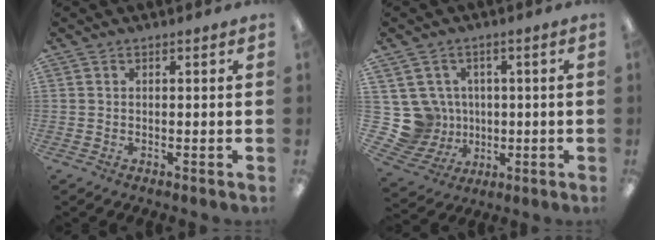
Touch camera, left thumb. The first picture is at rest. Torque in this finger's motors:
{"motor_torque": [-0.28, 0.30, 0.08, -0.37, 0.00]}